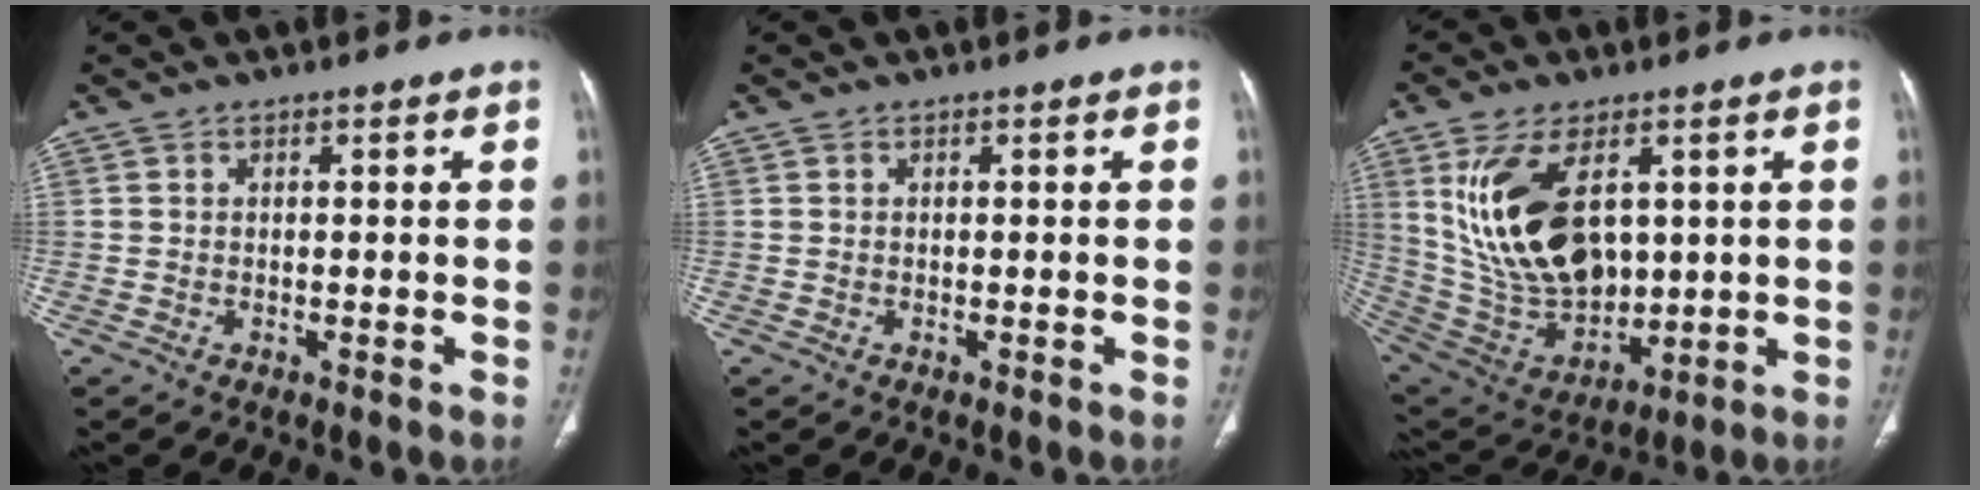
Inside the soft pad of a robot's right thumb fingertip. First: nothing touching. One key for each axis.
{"total": 0.0}
{"total": 19.4, "fx": 5.3, "fy": 11.0, "fz": 15.1, "tx": -0.268, "ty": -0.025, "tz": 0.125}